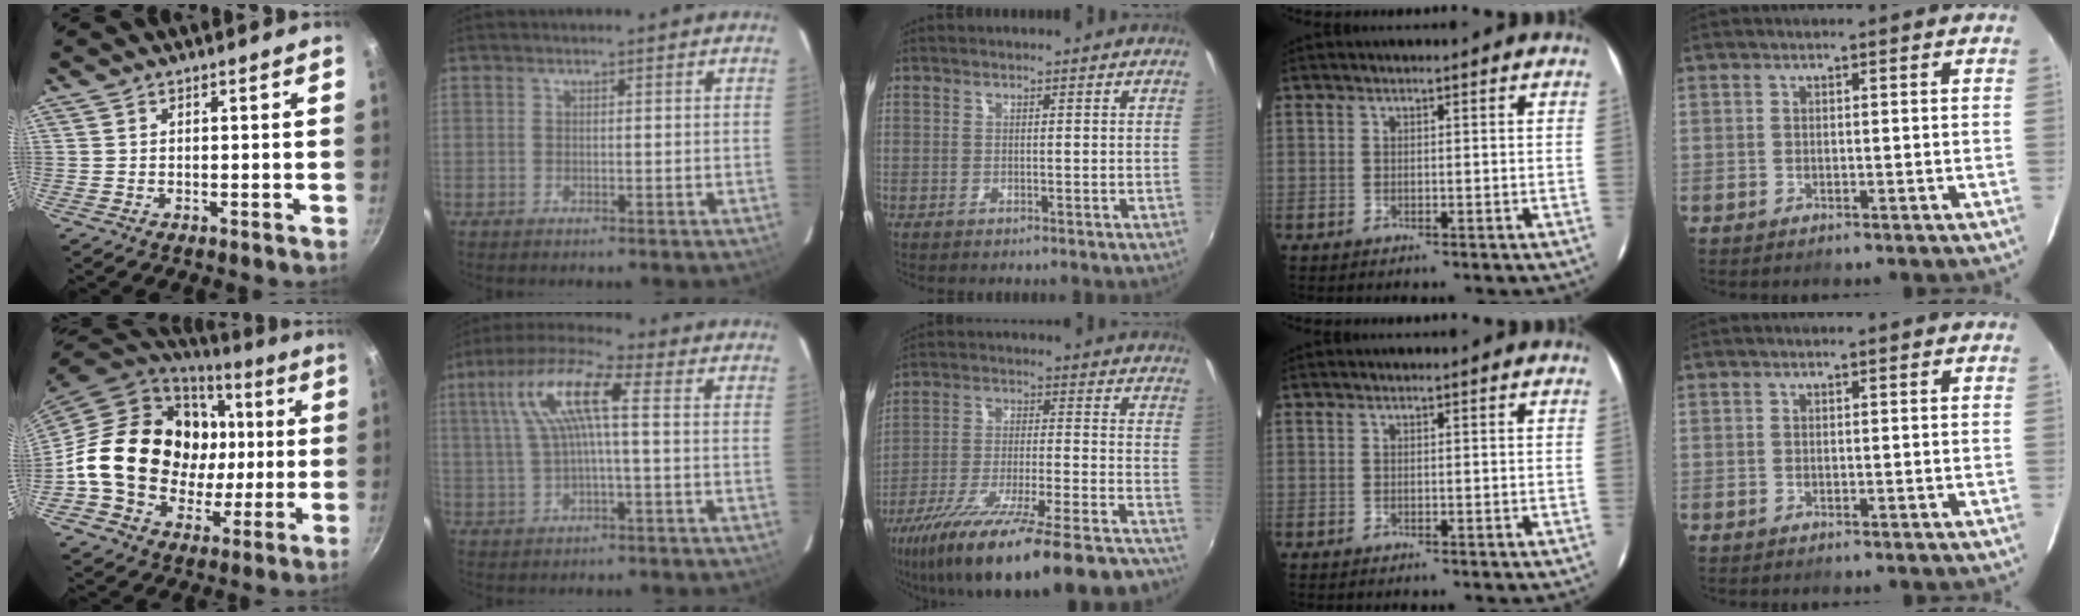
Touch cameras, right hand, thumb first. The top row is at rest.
{"thumb": {"total": 24.0, "force": [1.7, 19.3, 14.2], "torque": [-0.217, 0.022, 0.042]}, "index": {"total": 10.5, "force": [1.7, 2.3, 10.1], "torque": [-0.198, 0.023, 0.031]}, "middle": {"total": 29.0, "force": [-24.1, 4.0, 15.6], "torque": [-0.267, -0.081, -0.354]}}